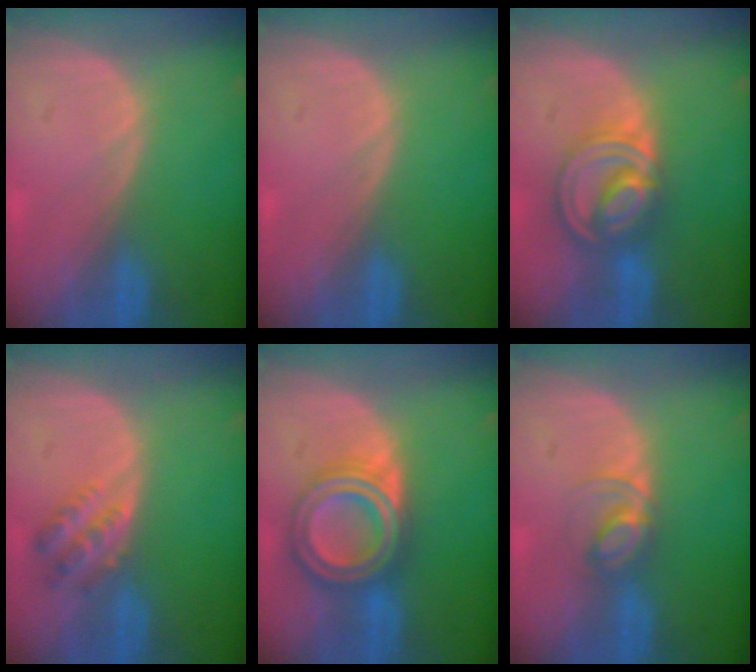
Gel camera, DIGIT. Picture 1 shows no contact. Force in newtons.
{"total": 0.0}
{"total": 8.6, "press": 7.2, "slide": 4.7}
{"total": 4.4, "press": 3.9, "slide": 2.0}
{"total": 8.0, "press": 8.0, "slide": 0.5}
{"total": 3.9, "press": 3.9, "slide": 0.4}